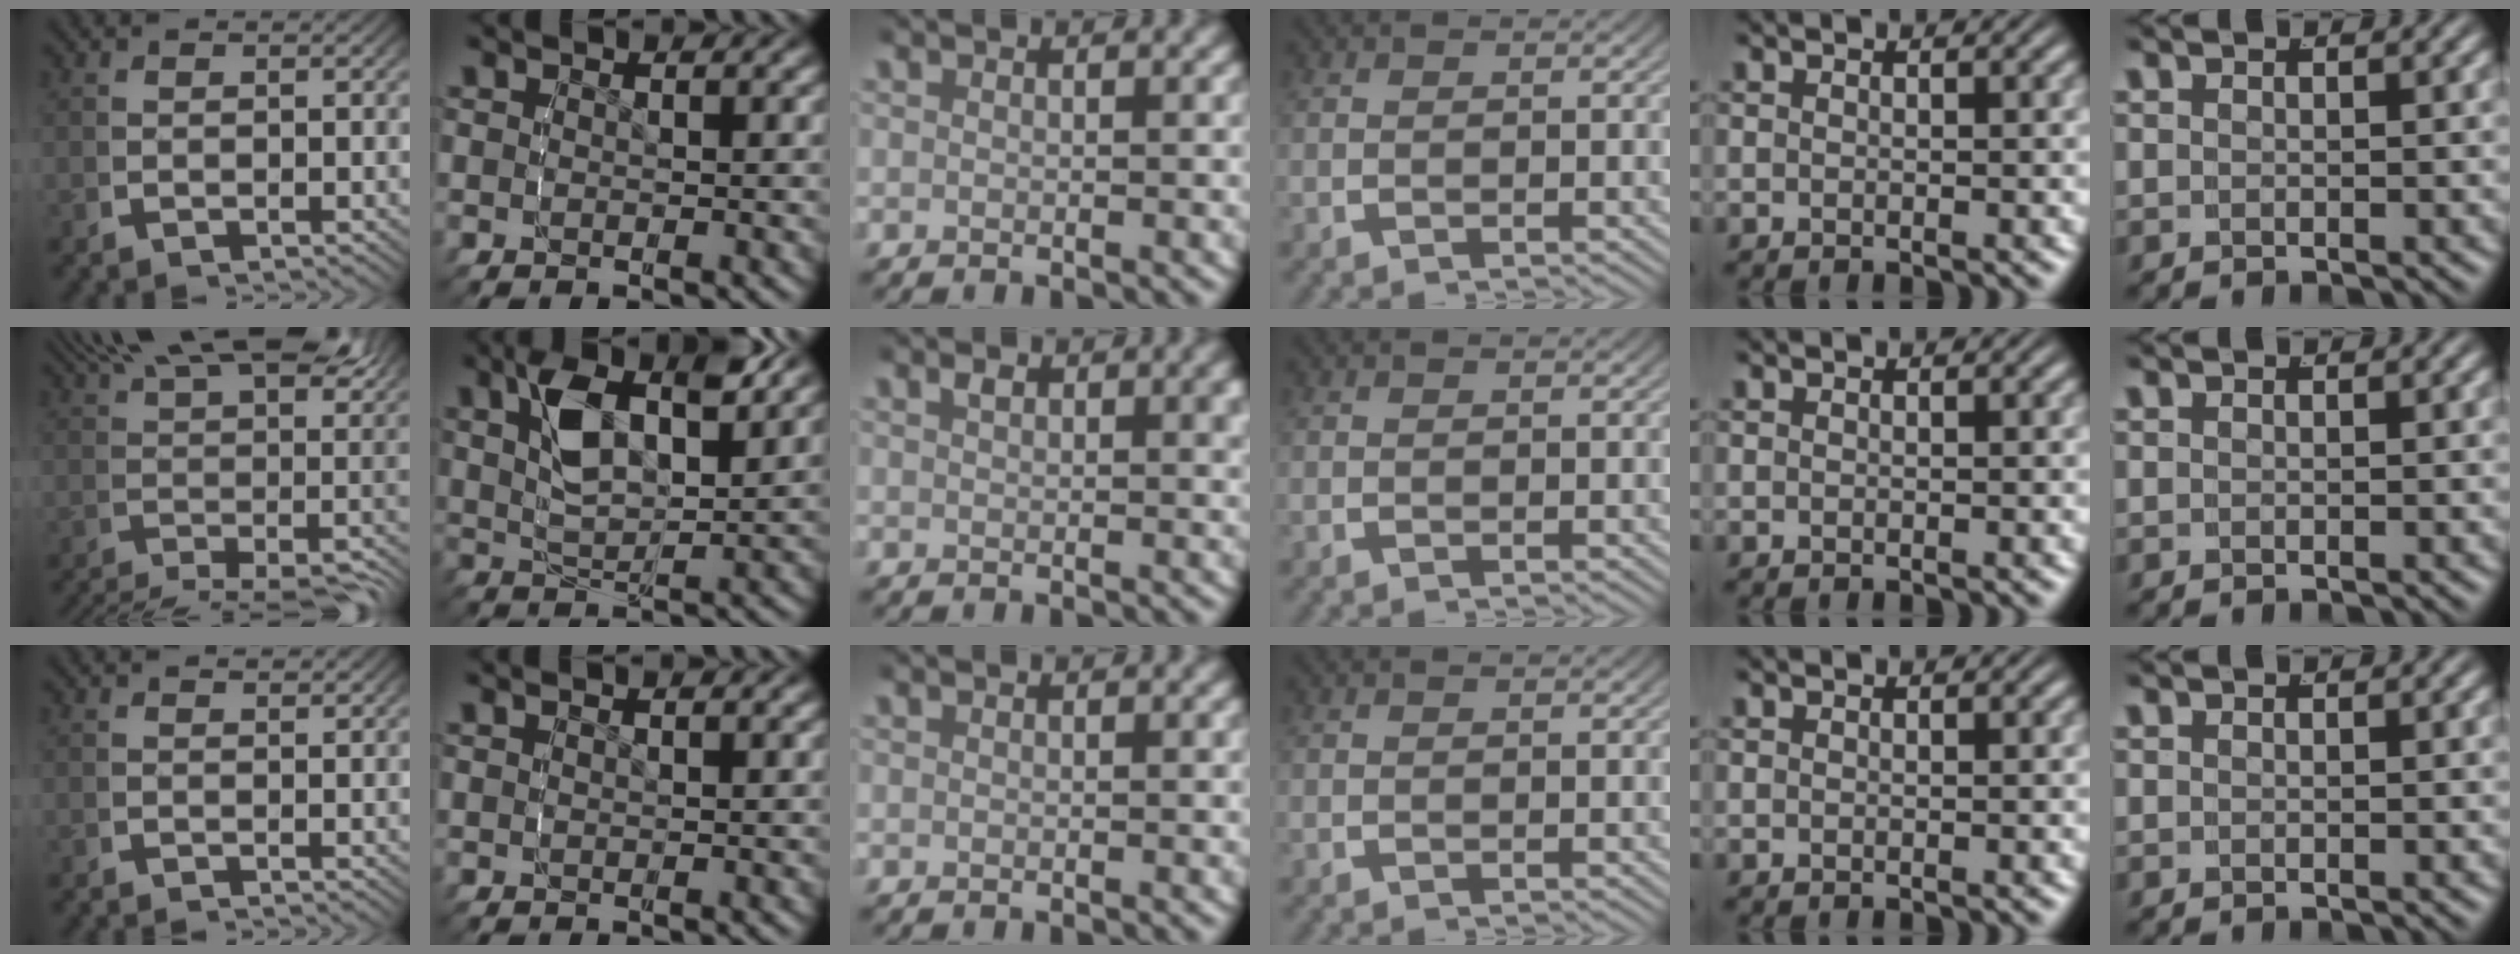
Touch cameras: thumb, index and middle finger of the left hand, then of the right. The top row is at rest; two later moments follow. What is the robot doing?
{"motion": "lift_and_place", "object": "glasses"}